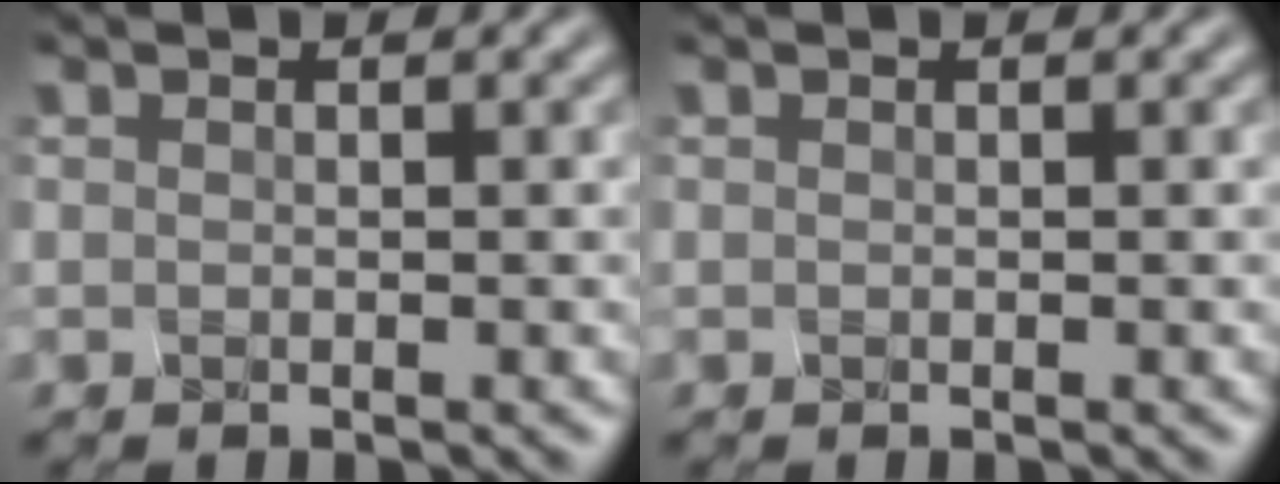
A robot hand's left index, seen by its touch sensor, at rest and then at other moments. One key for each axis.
{"total": 0.0}